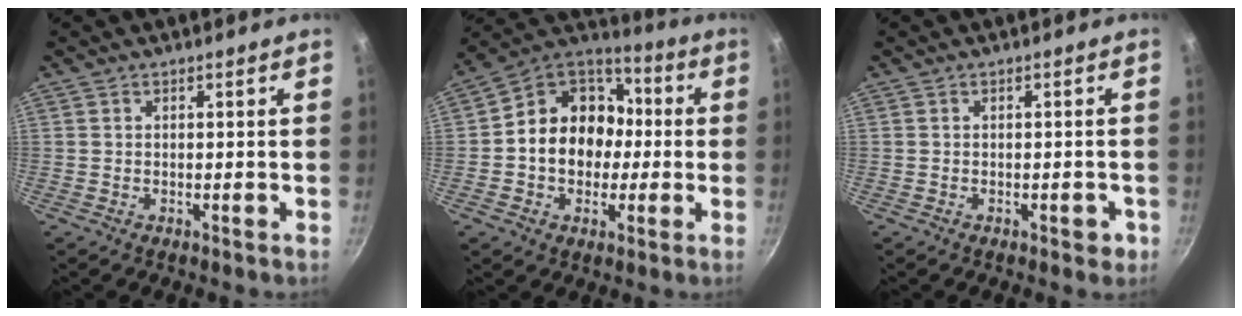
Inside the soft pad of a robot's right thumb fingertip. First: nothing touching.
{"total": 17.1, "force": [-0.3, 14.0, 9.8], "torque": [-0.122, 0.043, -0.019]}
{"total": 2.2, "force": [-0.9, 1.2, 1.6], "torque": [-0.006, 0.011, -0.007]}